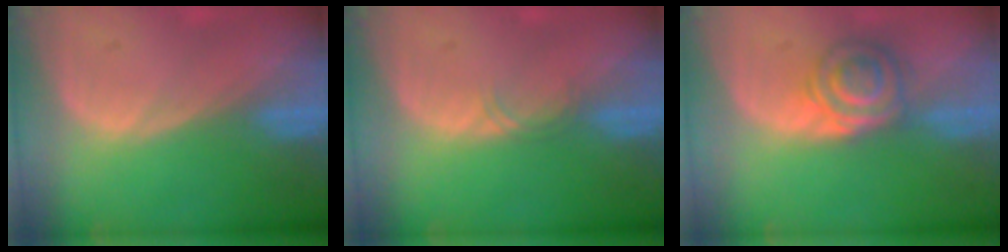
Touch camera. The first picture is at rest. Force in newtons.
{"total": 1.1, "press": 1.1, "slide": 0.1}
{"total": 6.1, "press": 5.6, "slide": 2.4}